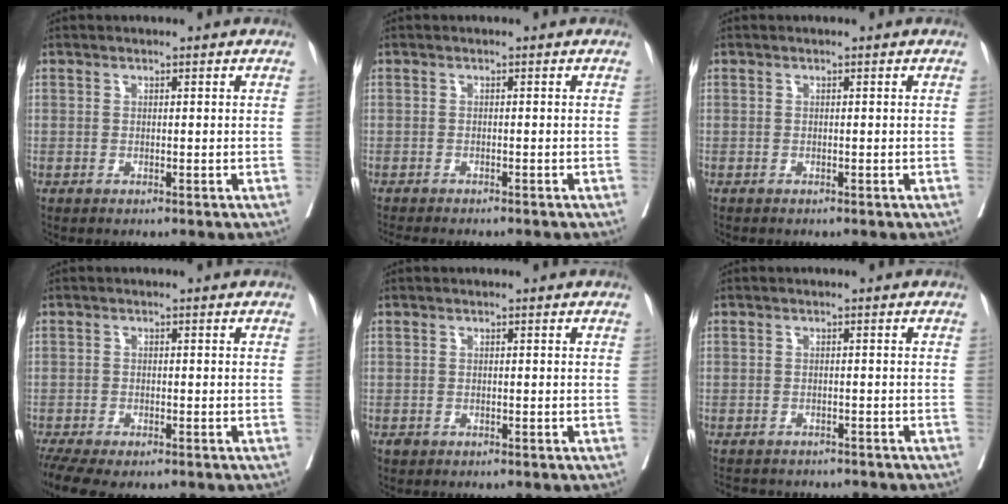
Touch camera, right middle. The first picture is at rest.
{"total": 7.1, "force": [-6.3, 1.2, 3.0], "torque": [-0.034, -0.007, -0.088]}
{"total": 0.0}
{"total": 8.0, "force": [-6.2, 2.6, 4.5], "torque": [-0.081, -0.007, -0.098]}
{"total": 0.7, "force": [-0.5, 0.5, 0.1], "torque": [-0.005, 0.002, -0.008]}
{"total": 9.9, "force": [-8.9, 3.2, 2.9], "torque": [-0.054, 0.000, -0.106]}